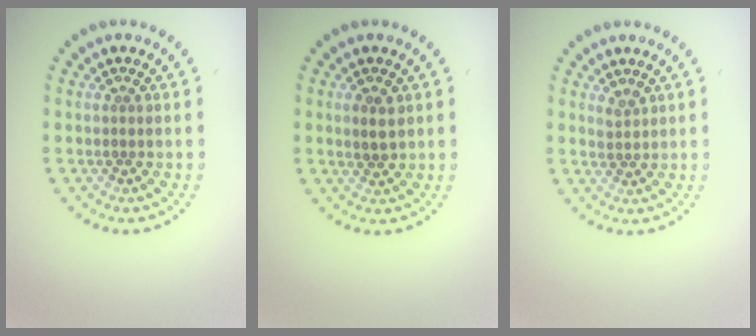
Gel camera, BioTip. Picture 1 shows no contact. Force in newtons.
{"total": 1.8, "press": 1.7, "slide": 0.4}
{"total": 1.1, "press": 0.8, "slide": 0.8}